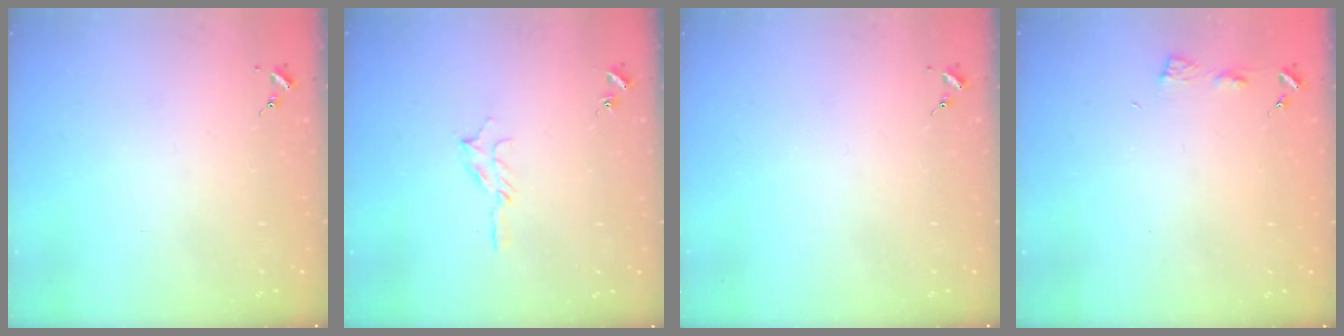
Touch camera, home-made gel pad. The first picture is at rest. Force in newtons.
{"total": 5.8, "press": 5.7, "slide": 0.8}
{"total": 0.0}
{"total": 3.8, "press": 3.7, "slide": 0.4}